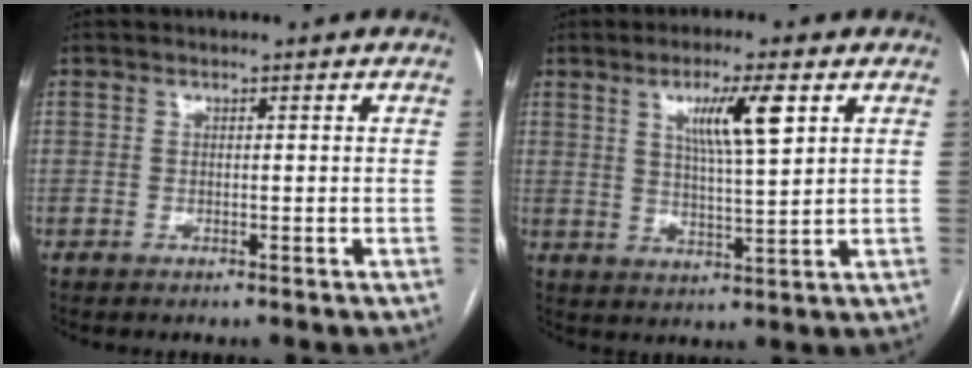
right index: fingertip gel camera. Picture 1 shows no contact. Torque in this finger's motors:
{"motor_torque": [0.76, 0.38, 0.25, 0.12]}